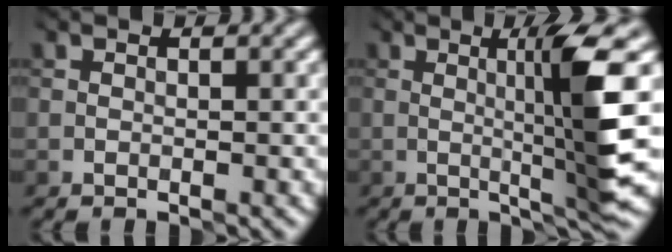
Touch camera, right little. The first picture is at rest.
{"total": 7.0, "force": [0.6, 0.3, 7.0], "torque": [-0.116, 0.002, 0.020]}